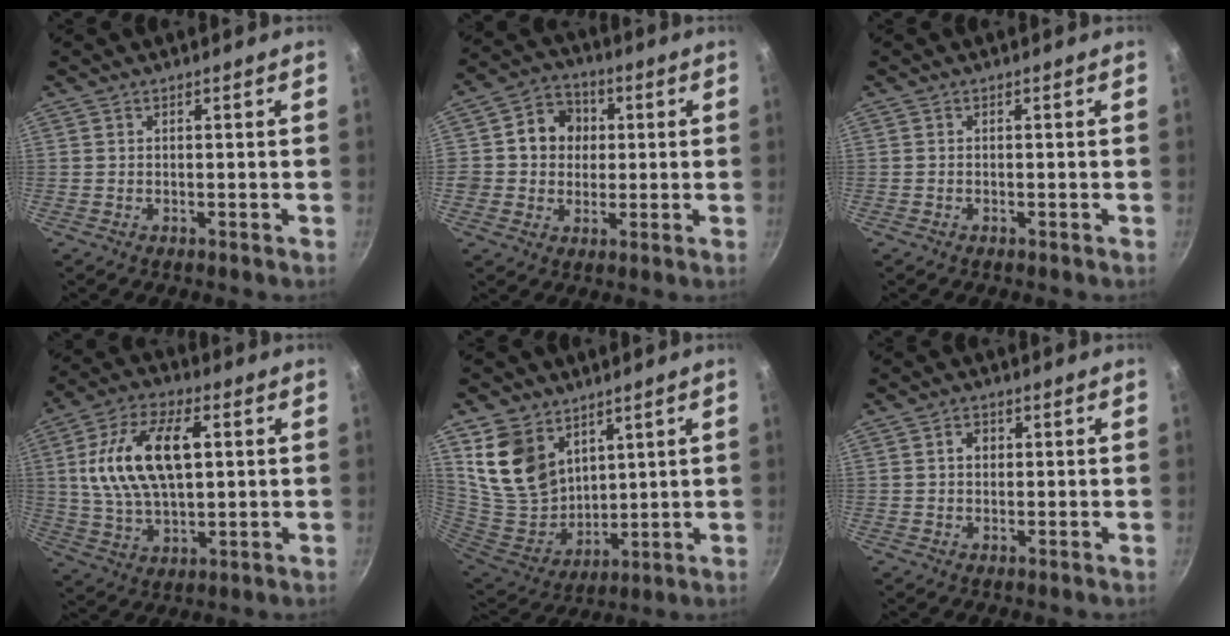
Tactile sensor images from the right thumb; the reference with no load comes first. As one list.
[{"total": 9.2, "force": [1.1, 8.4, 3.5], "torque": [-0.014, 0.013, 0.005]}, {"total": 0.0}, {"total": 18.0, "force": [3.4, 9.6, 14.9], "torque": [-0.271, 0.005, 0.059]}, {"total": 15.0, "force": [7.9, 10.7, 7.0], "torque": [-0.111, -0.054, 0.168]}, {"total": 2.4, "force": [0.4, 2.0, 1.3], "torque": [-0.008, 0.006, 0.005]}]